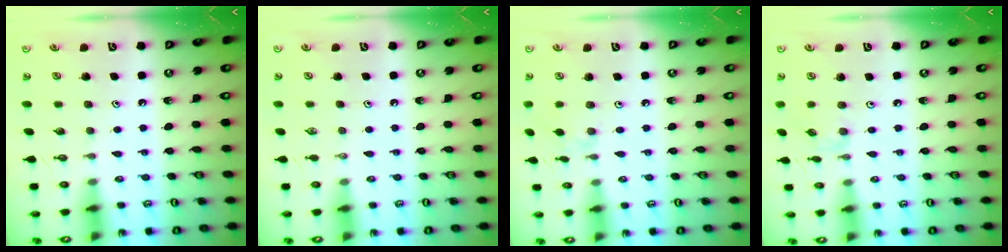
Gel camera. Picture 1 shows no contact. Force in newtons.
{"total": 0.0}
{"total": 2.3, "press": 2.3, "slide": 0.4}
{"total": 1.3, "press": 1.2, "slide": 0.4}